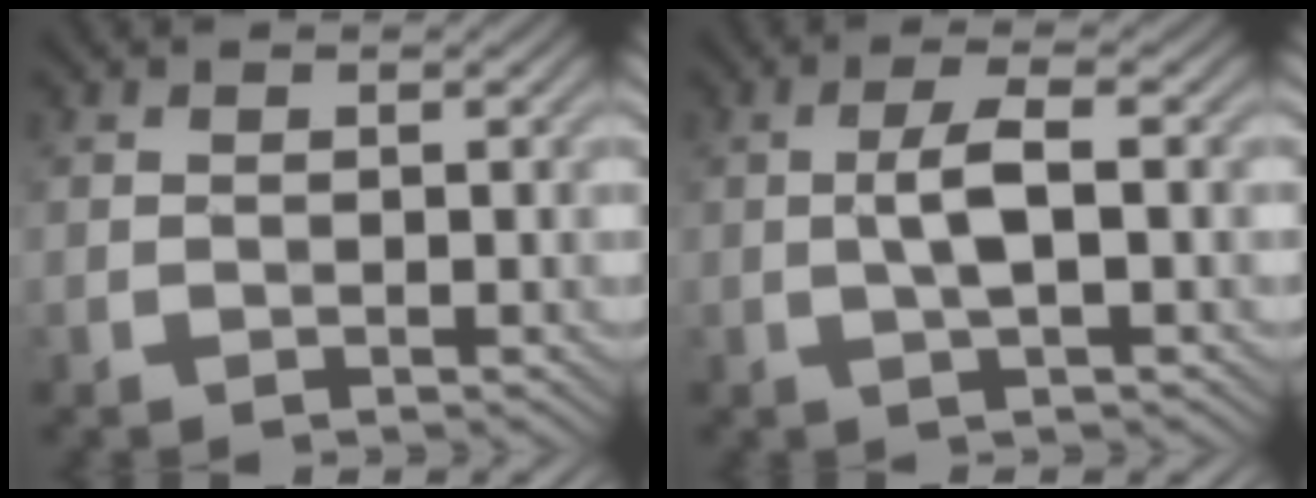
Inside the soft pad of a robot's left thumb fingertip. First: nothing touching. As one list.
[{"total": 3.9, "force": [-0.2, 0.8, 3.8], "torque": [-0.077, 0.007, -0.008]}]